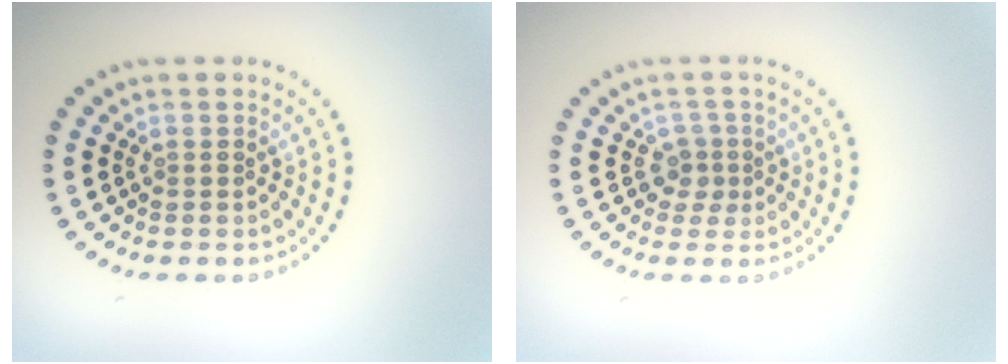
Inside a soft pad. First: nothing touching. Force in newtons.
{"total": 1.7, "press": 1.3, "slide": 1.2}